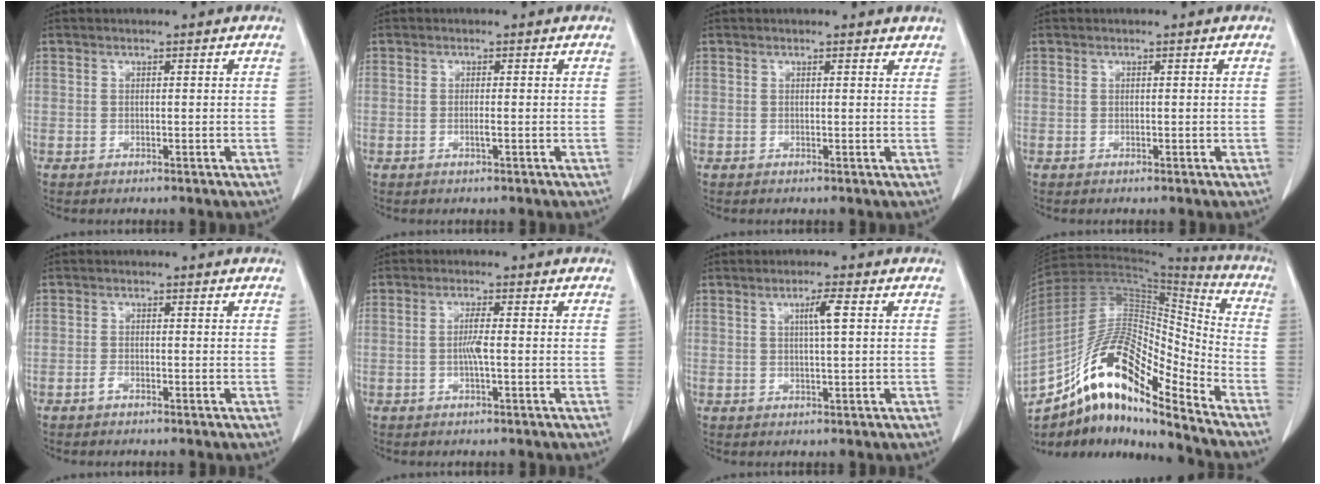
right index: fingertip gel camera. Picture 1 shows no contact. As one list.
[{"total": 1.0, "force": [-0.3, -0.1, 0.9], "torque": [-0.021, -0.002, -0.005]}, {"total": 2.0, "force": [1.8, 0.7, 0.4], "torque": [-0.004, -0.002, 0.008]}, {"total": 0.0}, {"total": 0.9, "force": [-0.7, 0.3, 0.5], "torque": [-0.007, 0.002, -0.012]}, {"total": 2.5, "force": [-0.4, -0.1, 2.4], "torque": [-0.049, -0.001, -0.007]}, {"total": 3.1, "force": [0.9, -0.2, 3.0], "torque": [-0.052, 0.001, 0.015]}, {"total": 18.4, "force": [-12.3, 4.3, 12.9], "torque": [-0.240, 0.030, -0.216]}]